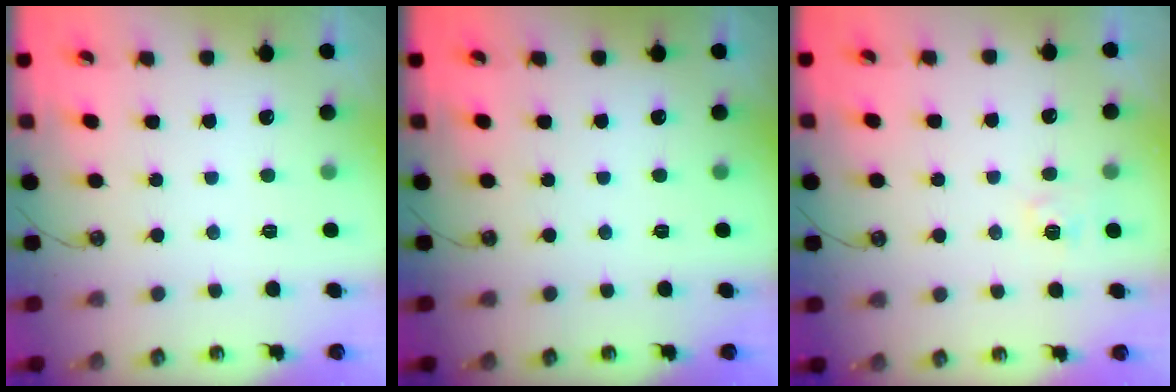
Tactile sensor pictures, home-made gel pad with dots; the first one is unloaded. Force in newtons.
{"total": 0.0}
{"total": 2.7, "press": 2.6, "slide": 0.3}